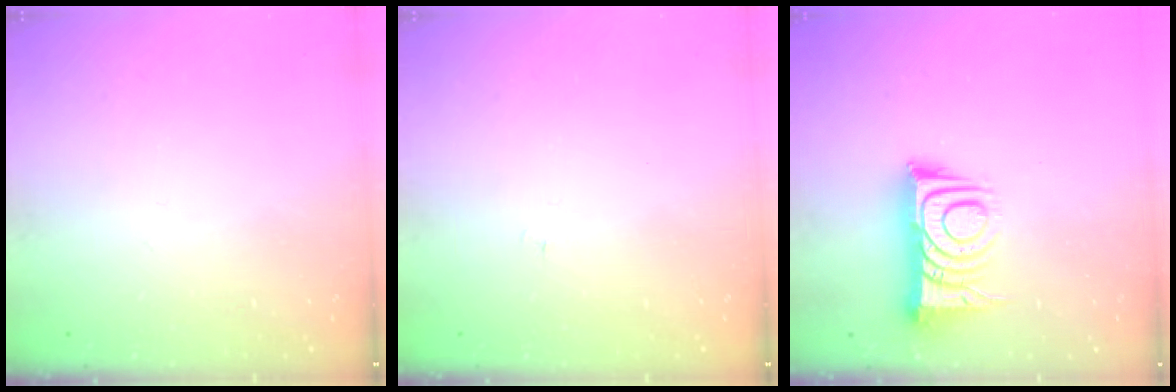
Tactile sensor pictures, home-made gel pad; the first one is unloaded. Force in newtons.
{"total": 3.3, "press": 3.2, "slide": 0.4}
{"total": 12.0, "press": 11.9, "slide": 1.0}